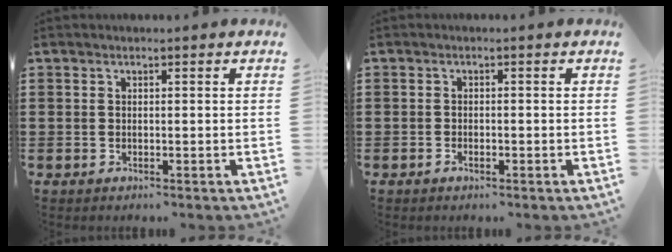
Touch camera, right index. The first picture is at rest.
{"total": 0.8, "force": [-0.5, 0.4, 0.5], "torque": [-0.012, -0.004, -0.008]}